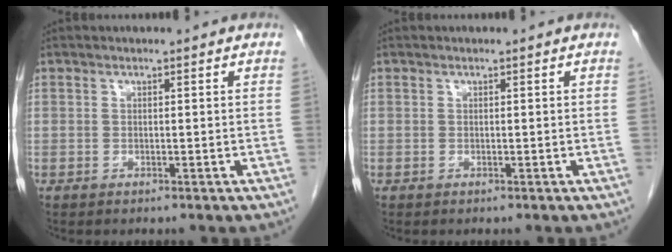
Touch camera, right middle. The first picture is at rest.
{"total": 0.0}